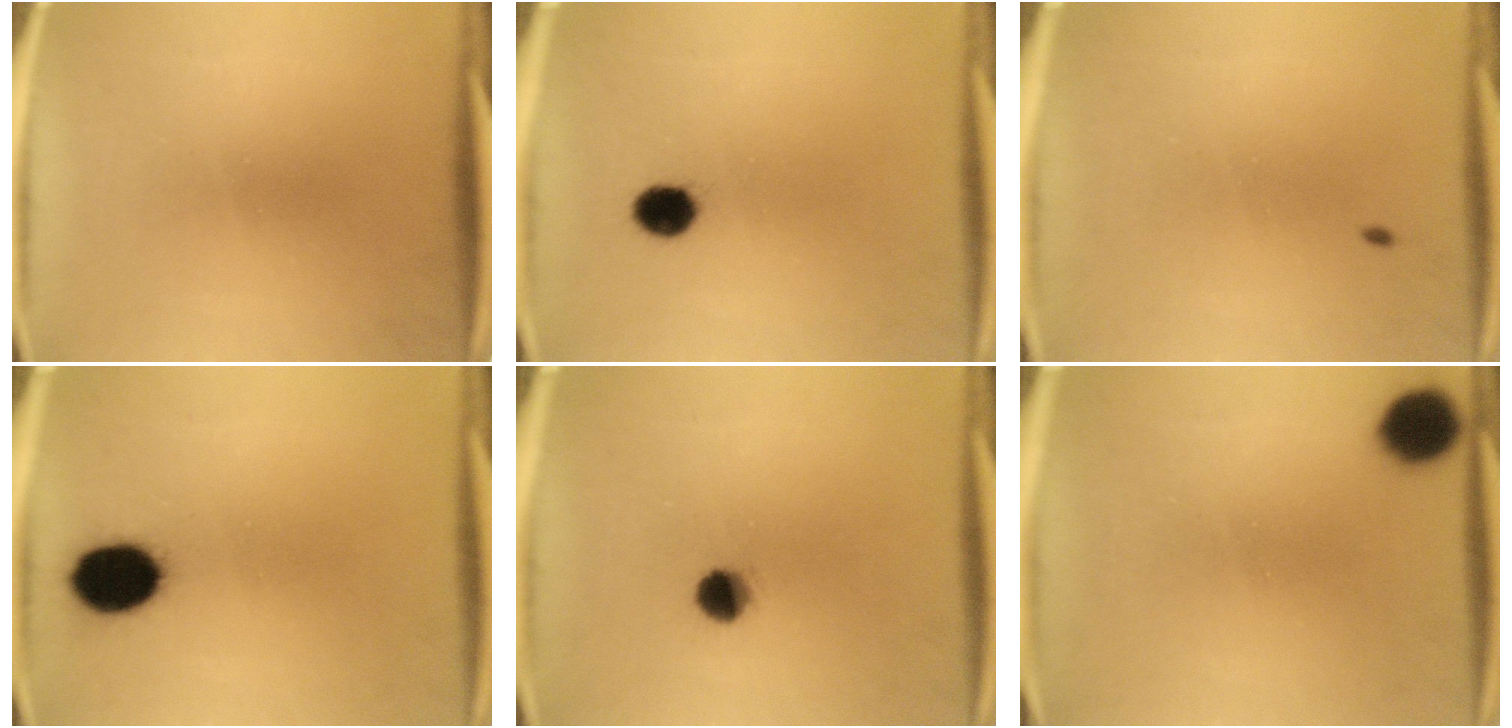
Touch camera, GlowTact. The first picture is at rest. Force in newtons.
{"total": 4.6}
{"total": 0.7}
{"total": 10.8}
{"total": 4.8}
{"total": 7.4}